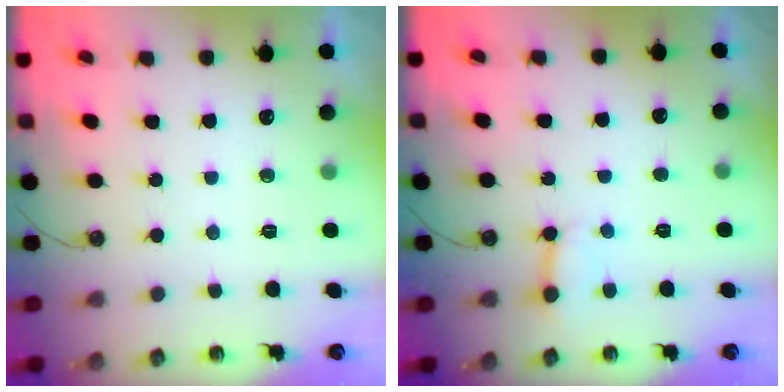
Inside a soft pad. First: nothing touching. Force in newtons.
{"total": 3.9, "press": 3.9, "slide": 0.4}